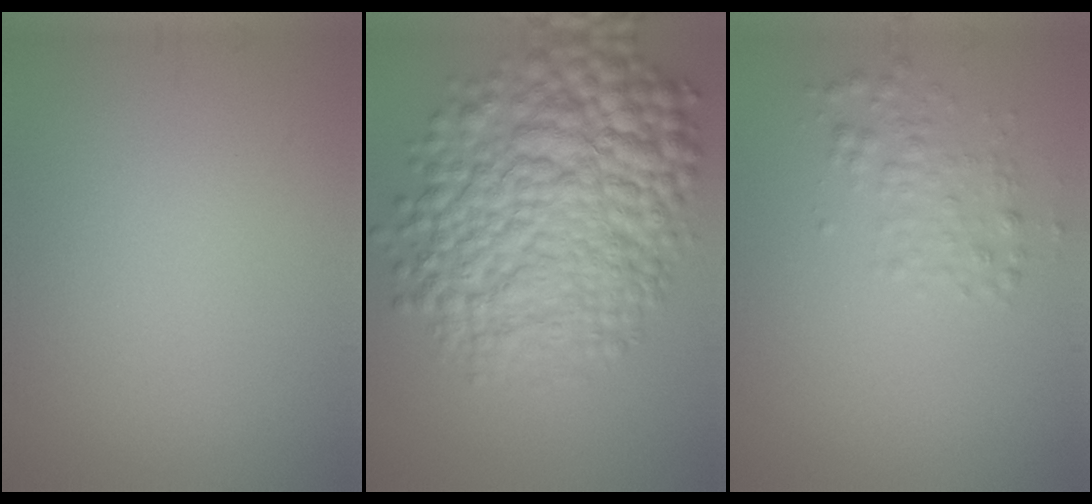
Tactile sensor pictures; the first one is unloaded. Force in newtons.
{"total": 13.0, "press": 13.0, "slide": 0.3}
{"total": 1.9, "press": 1.9, "slide": 0.1}